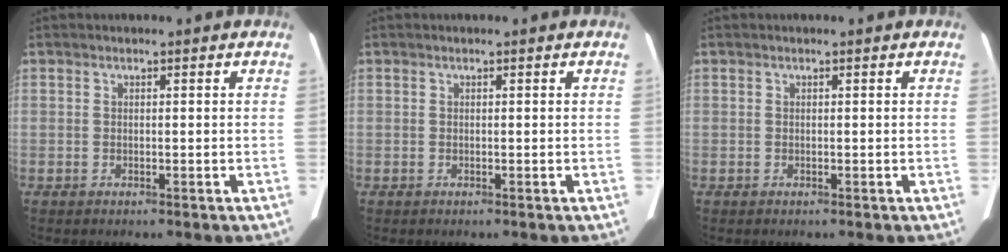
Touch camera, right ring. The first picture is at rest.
{"total": 0.0}
{"total": 0.0}